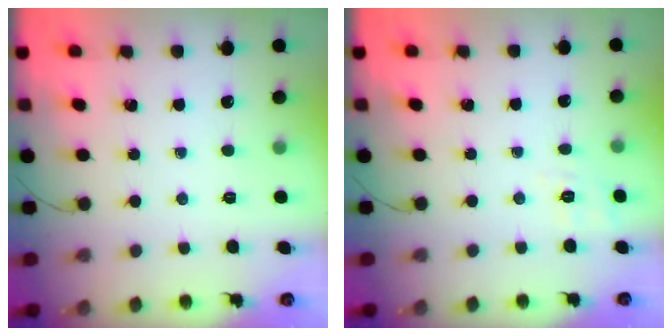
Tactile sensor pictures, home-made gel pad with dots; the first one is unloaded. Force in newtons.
{"total": 3.8, "press": 3.3, "slide": 2.0}